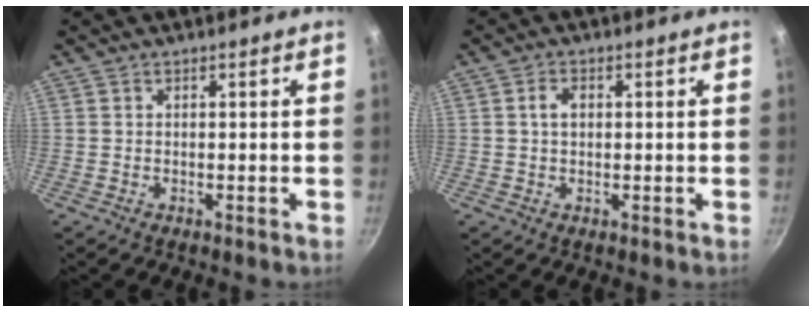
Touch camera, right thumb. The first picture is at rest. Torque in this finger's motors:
{"motor_torque": [-0.13, 0.20, 0.26, -0.07, 0.01]}